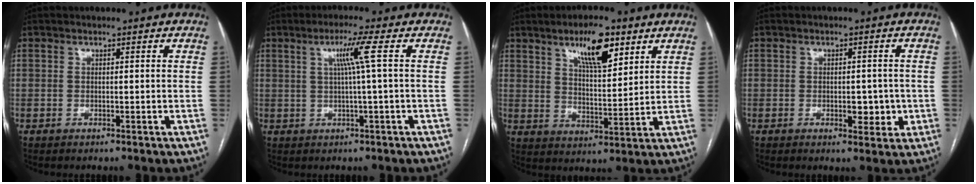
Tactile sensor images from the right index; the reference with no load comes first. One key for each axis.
{"total": 4.8, "fx": 1.2, "fy": -1.3, "fz": 4.5, "tx": -0.087, "ty": 0.005, "tz": 0.024}
{"total": 9.9, "fx": 5.9, "fy": 2.8, "fz": 7.5, "tx": -0.129, "ty": 0.001, "tz": 0.102}
{"total": 3.9, "fx": -0.8, "fy": 2.0, "fz": 3.3, "tx": -0.038, "ty": 0.002, "tz": -0.006}